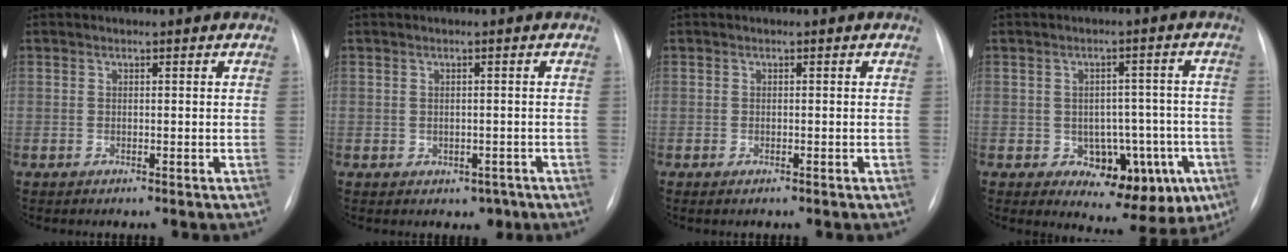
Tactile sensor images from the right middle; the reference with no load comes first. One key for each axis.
{"total": 2.3, "fx": -1.0, "fy": 1.9, "fz": 0.9, "tx": -0.005, "ty": 0.004, "tz": -0.004}
{"total": 0.7, "fx": -0.5, "fy": 0.2, "fz": 0.5, "tx": -0.010, "ty": -0.002, "tz": -0.004}
{"total": 11.5, "fx": -4.3, "fy": 7.1, "fz": 8.0, "tx": -0.073, "ty": 0.024, "tz": -0.041}